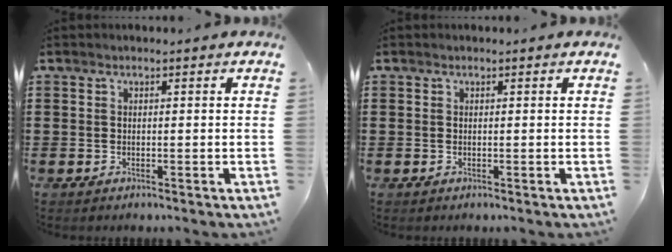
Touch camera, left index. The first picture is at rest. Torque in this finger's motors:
{"motor_torque": [-0.66, 1.07, -0.13, -0.02]}